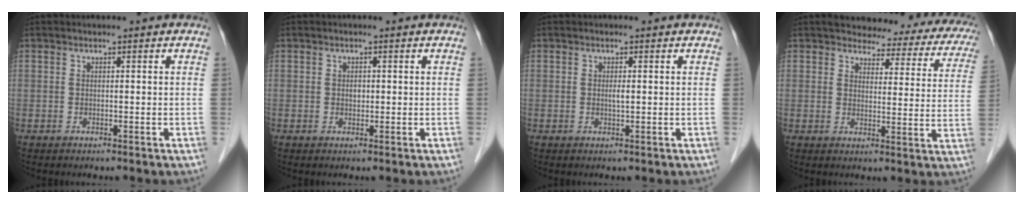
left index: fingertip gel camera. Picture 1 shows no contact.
{"total": 1.0, "force": [0.0, 0.7, 0.7], "torque": [-0.011, 0.001, 0.001]}
{"total": 1.0, "force": [0.1, 0.1, 1.0], "torque": [-0.020, -0.001, 0.001]}
{"total": 16.0, "force": [14.0, 5.2, 5.8], "torque": [-0.036, -0.020, 0.133]}